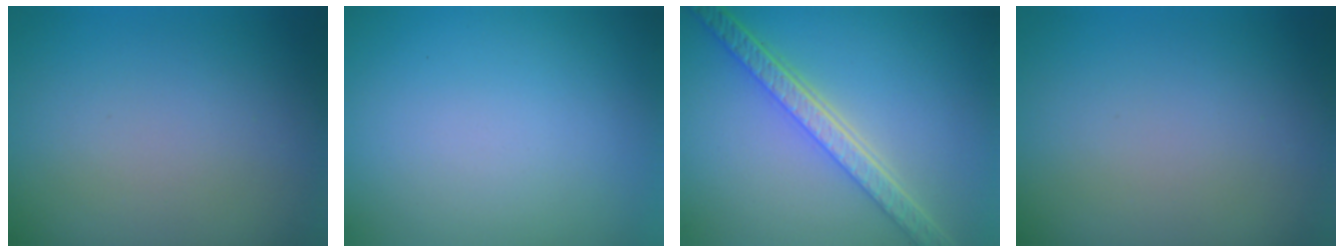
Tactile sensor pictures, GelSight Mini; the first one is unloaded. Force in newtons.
{"total": 0.0}
{"total": 5.8, "press": 4.5, "slide": 3.7}
{"total": 0.0}